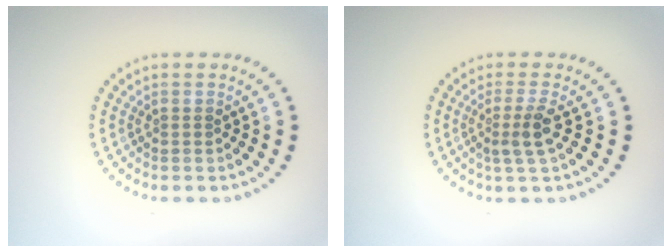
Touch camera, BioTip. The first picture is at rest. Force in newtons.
{"total": 2.2, "press": 1.8, "slide": 1.4}